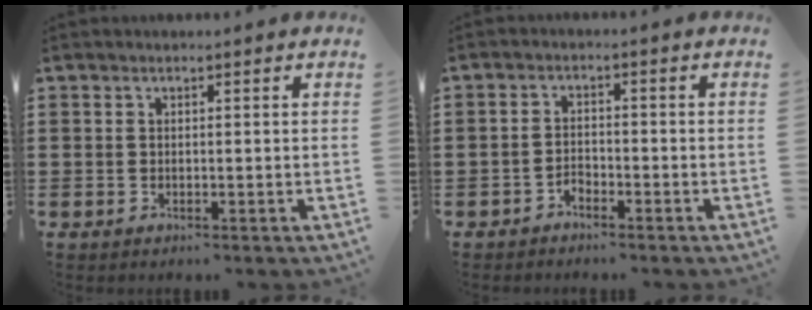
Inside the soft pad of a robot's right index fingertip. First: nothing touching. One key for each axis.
{"total": 1.8, "fx": -1.7, "fy": 0.7, "fz": 0.1, "tx": -0.010, "ty": 0.002, "tz": -0.036}